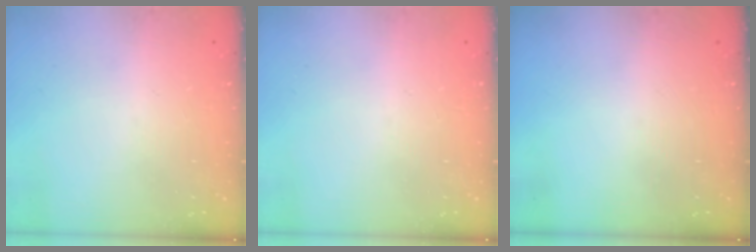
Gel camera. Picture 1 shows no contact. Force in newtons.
{"total": 0.0}
{"total": 0.0}